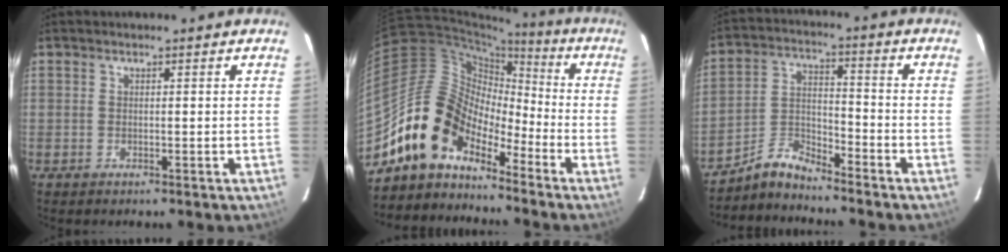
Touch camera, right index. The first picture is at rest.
{"total": 13.0, "force": [-9.9, 6.6, 5.1], "torque": [-0.089, 0.031, -0.199]}
{"total": 5.8, "force": [-5.6, 1.2, 1.4], "torque": [-0.034, 0.028, -0.117]}